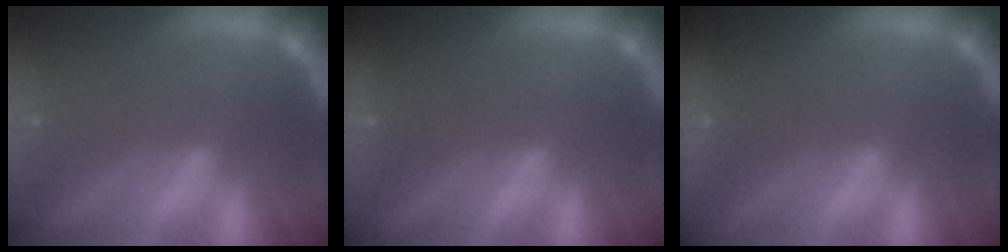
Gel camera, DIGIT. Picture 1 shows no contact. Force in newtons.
{"total": 5.5}
{"total": 4.4}